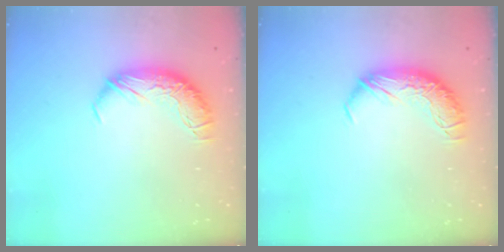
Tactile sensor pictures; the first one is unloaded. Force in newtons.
{"total": 0.0}